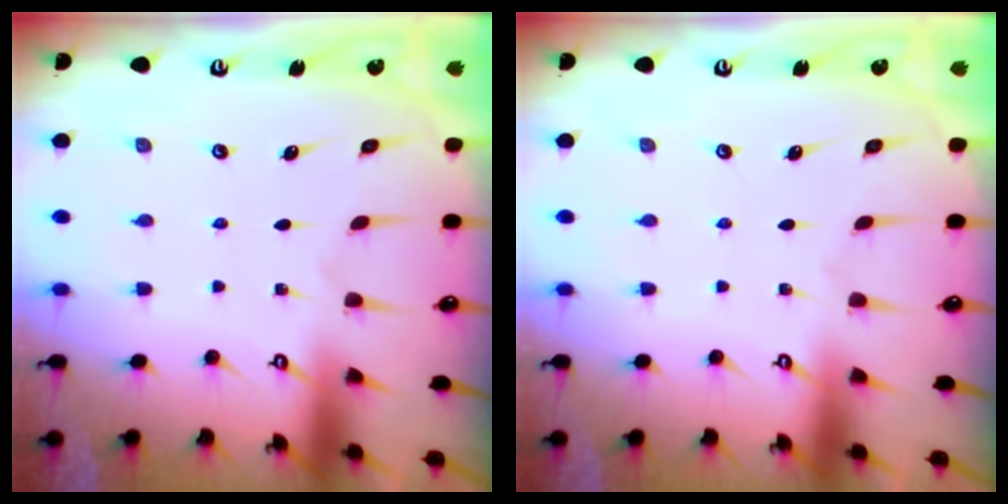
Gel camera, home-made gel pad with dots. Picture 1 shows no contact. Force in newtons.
{"total": 0.0}